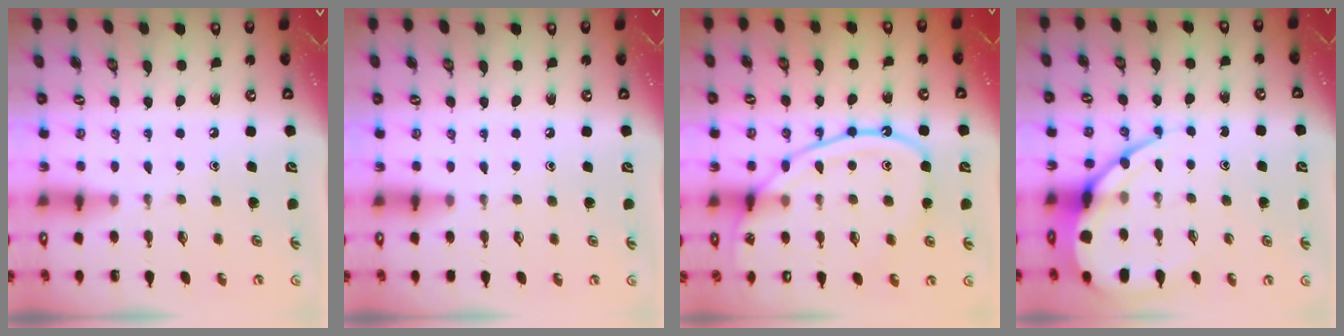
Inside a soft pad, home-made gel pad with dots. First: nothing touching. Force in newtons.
{"total": 2.3, "press": 2.2, "slide": 0.4}
{"total": 14.9, "press": 14.9, "slide": 1.4}
{"total": 12.2, "press": 12.1, "slide": 1.5}